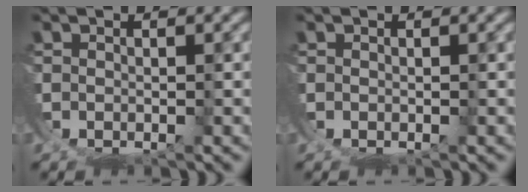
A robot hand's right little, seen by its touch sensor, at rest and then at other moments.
{"total": 0.0}